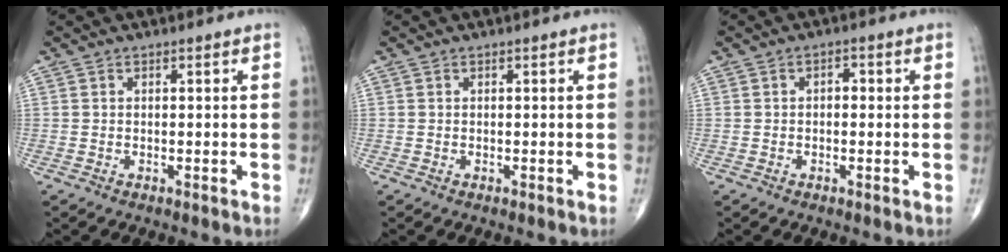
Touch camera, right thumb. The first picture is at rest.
{"total": 0.0}
{"total": 1.9, "force": [0.2, 1.1, 1.5], "torque": [-0.016, 0.006, -0.002]}